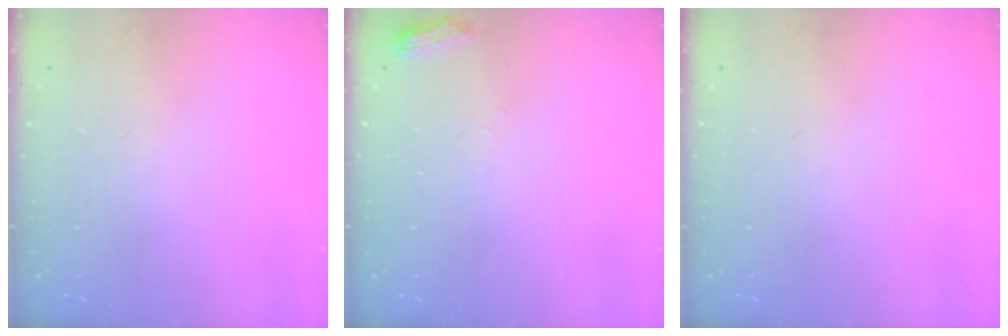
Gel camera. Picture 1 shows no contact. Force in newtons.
{"total": 4.2, "press": 4.2, "slide": 0.5}
{"total": 0.0}